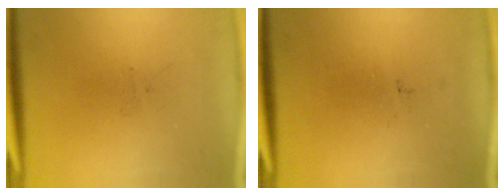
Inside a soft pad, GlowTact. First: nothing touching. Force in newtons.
{"total": 0.0}